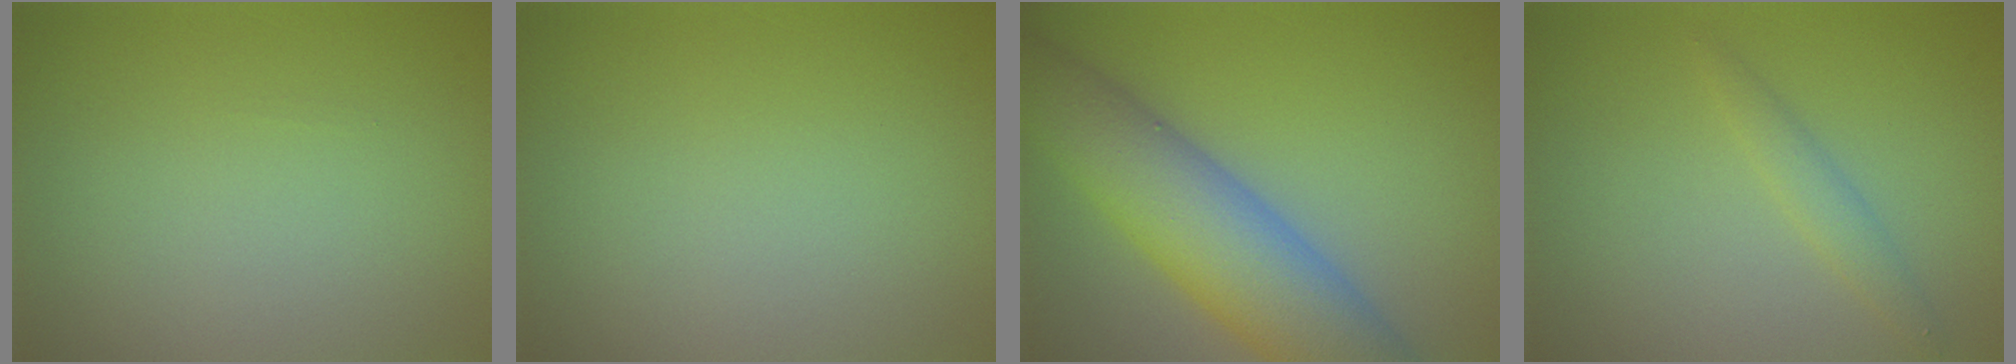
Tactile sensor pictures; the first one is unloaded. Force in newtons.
{"total": 0.0}
{"total": 9.0, "press": 9.0, "slide": 0.5}
{"total": 1.5, "press": 1.5, "slide": 0.0}